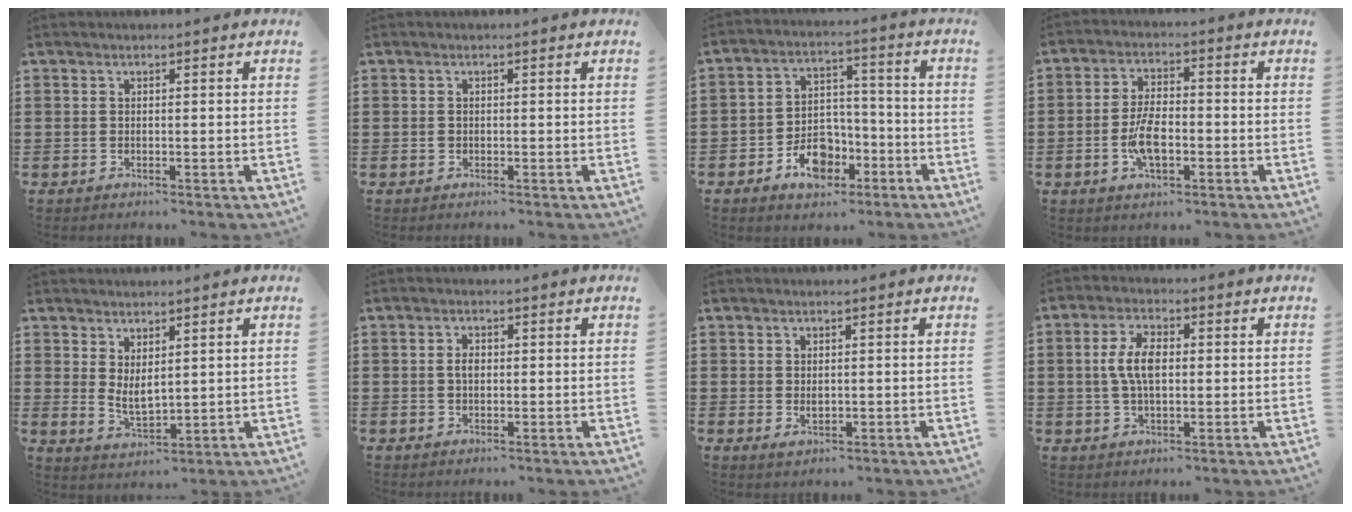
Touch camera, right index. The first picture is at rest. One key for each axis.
{"total": 0.6, "fx": -0.1, "fy": 0.5, "fz": 0.2, "tx": -0.005, "ty": 0.003, "tz": -0.003}
{"total": 8.0, "fx": -4.1, "fy": 5.4, "fz": 4.3, "tx": -0.066, "ty": 0.023, "tz": -0.071}
{"total": 6.2, "fx": -1.6, "fy": 2.8, "fz": 5.2, "tx": -0.117, "ty": -0.001, "tz": -0.035}
{"total": 3.4, "fx": 1.4, "fy": 1.5, "fz": 2.7, "tx": -0.054, "ty": 0.001, "tz": 0.028}
{"total": 2.0, "fx": 0.1, "fy": 1.2, "fz": 1.7, "tx": -0.033, "ty": 0.007, "tz": -0.001}
{"total": 1.5, "fx": 0.1, "fy": 0.9, "fz": 1.2, "tx": -0.023, "ty": 0.005, "tz": 0.001}
{"total": 6.3, "fx": 0.4, "fy": 2.9, "fz": 5.5, "tx": -0.123, "ty": 0.007, "tz": 0.000}